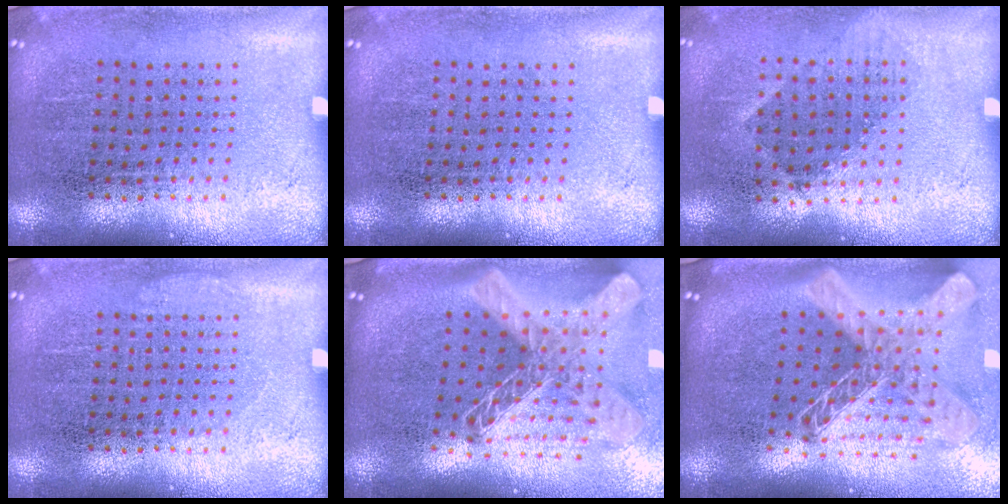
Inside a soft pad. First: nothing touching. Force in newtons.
{"total": 0.0}
{"total": 1.0, "press": 0.8, "slide": 0.6}
{"total": 0.6, "press": 0.5, "slide": 0.1}
{"total": 2.9, "press": 2.0, "slide": 2.0}
{"total": 2.5, "press": 1.8, "slide": 1.8}